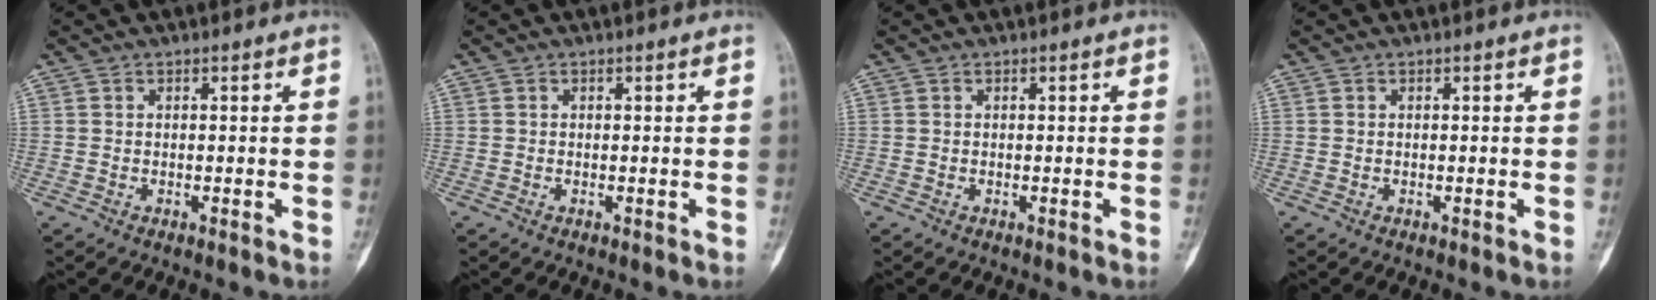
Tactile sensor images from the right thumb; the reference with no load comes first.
{"total": 0.0}
{"total": 0.0}
{"total": 0.0}